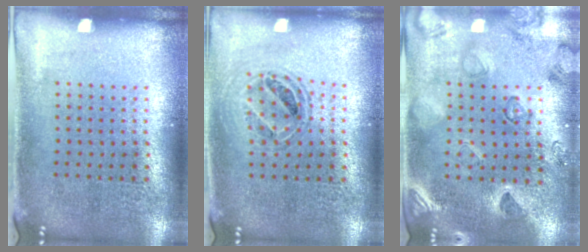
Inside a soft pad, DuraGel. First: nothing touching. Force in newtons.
{"total": 0.8, "press": 0.8, "slide": 0.1}
{"total": 2.3, "press": 2.1, "slide": 0.9}